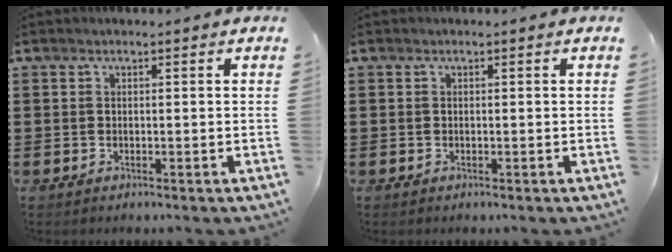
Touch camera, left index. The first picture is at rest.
{"total": 0.0}